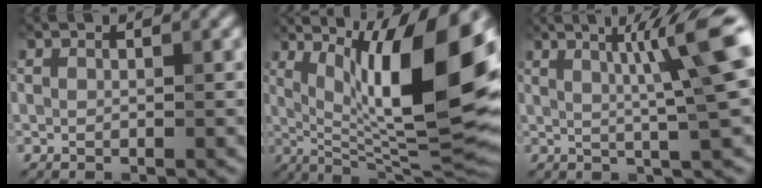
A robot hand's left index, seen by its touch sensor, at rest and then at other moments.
{"total": 13.9, "force": [3.0, 3.7, 13.1], "torque": [-0.186, -0.004, 0.053]}
{"total": 7.9, "force": [2.2, 0.9, 7.5], "torque": [-0.097, 0.012, 0.033]}